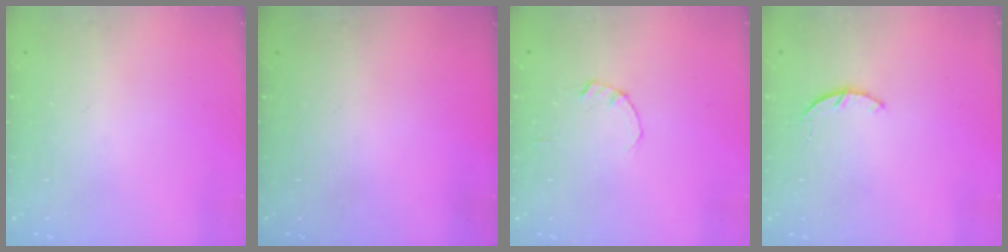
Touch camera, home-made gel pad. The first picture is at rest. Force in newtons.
{"total": 0.0}
{"total": 0.0}
{"total": 3.2, "press": 3.2, "slide": 0.4}